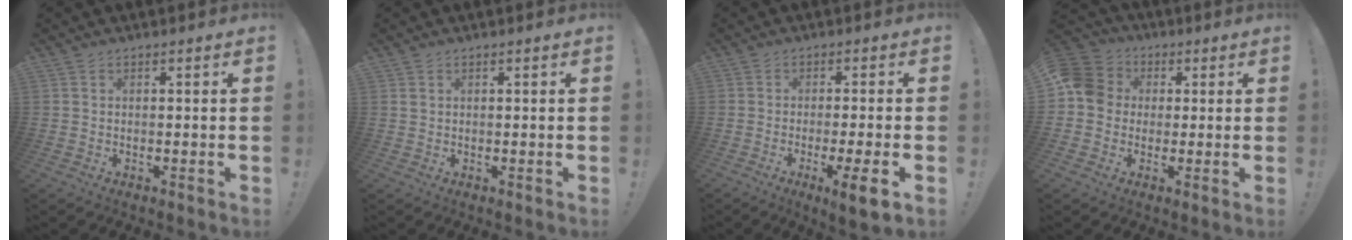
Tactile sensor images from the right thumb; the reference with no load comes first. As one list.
[{"total": 0.9, "force": [0.5, 0.5, 0.6], "torque": [-0.016, 0.003, 0.011]}, {"total": 7.3, "force": [-2.9, -0.2, 6.8], "torque": [-0.104, 0.004, -0.047]}, {"total": 9.8, "force": [0.9, 8.9, 3.9], "torque": [-0.062, 0.013, 0.021]}]